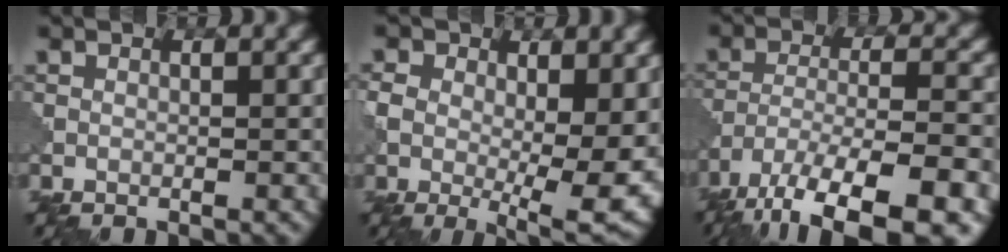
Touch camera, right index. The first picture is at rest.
{"total": 8.8, "force": [-0.4, 4.7, 7.4], "torque": [-0.133, -0.025, 0.004]}
{"total": 12.8, "force": [-9.4, 3.6, 7.9], "torque": [-0.160, -0.024, -0.143]}